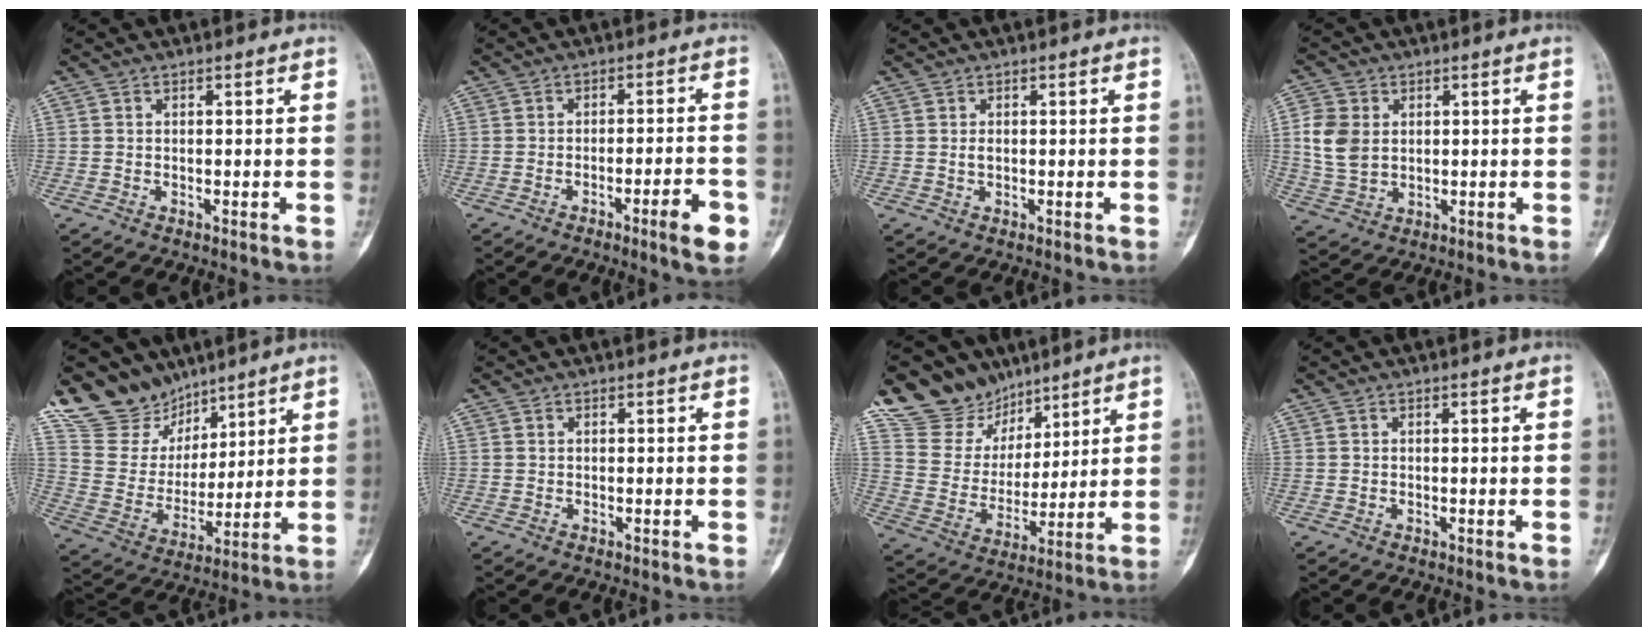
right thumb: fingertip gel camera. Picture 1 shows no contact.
{"total": 6.6, "force": [-3.2, 1.0, 5.7], "torque": [-0.080, 0.017, -0.042]}
{"total": 0.8, "force": [0.1, 0.6, 0.6], "torque": [-0.011, 0.000, 0.004]}
{"total": 7.9, "force": [1.3, 6.0, 4.9], "torque": [-0.096, -0.003, 0.028]}
{"total": 15.3, "force": [12.0, 9.2, 2.3], "torque": [-0.005, -0.063, 0.234]}
{"total": 0.0}
{"total": 15.5, "force": [11.6, 10.0, 2.6], "torque": [-0.007, -0.054, 0.221]}
{"total": 0.0}